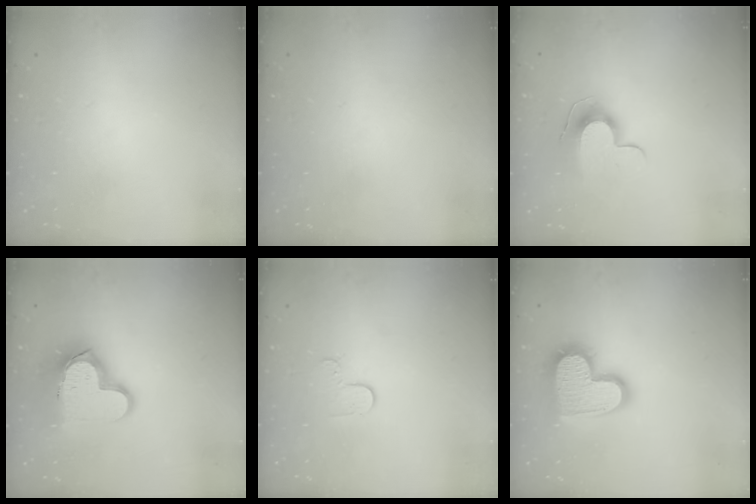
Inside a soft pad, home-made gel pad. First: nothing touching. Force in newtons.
{"total": 0.0}
{"total": 9.9, "press": 9.9, "slide": 0.3}
{"total": 15.5, "press": 15.5, "slide": 1.3}
{"total": 3.7, "press": 3.6, "slide": 0.3}
{"total": 18.4, "press": 18.4, "slide": 1.0}